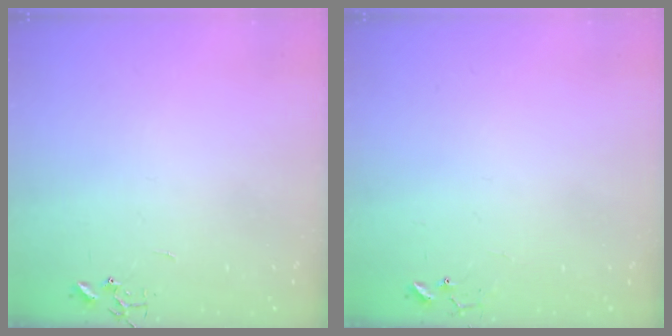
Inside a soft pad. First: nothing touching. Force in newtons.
{"total": 6.1, "press": 6.0, "slide": 0.4}